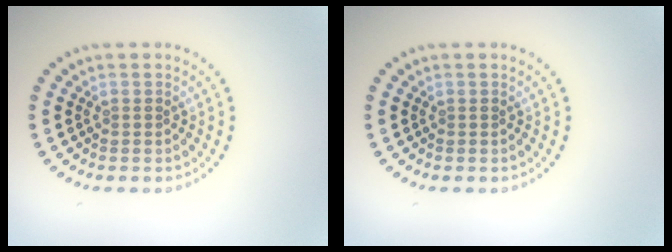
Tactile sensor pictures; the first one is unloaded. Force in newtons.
{"total": 0.0}